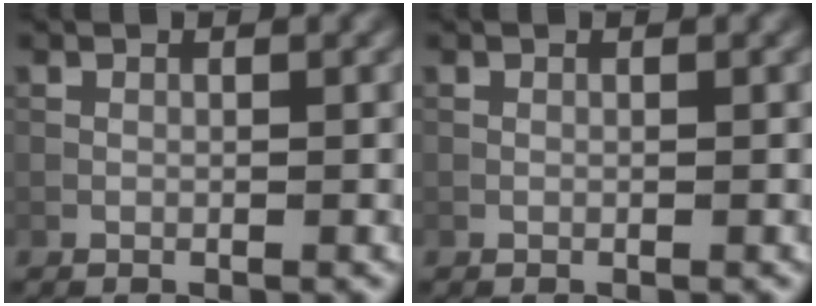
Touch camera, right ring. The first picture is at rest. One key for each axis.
{"total": 0.0}